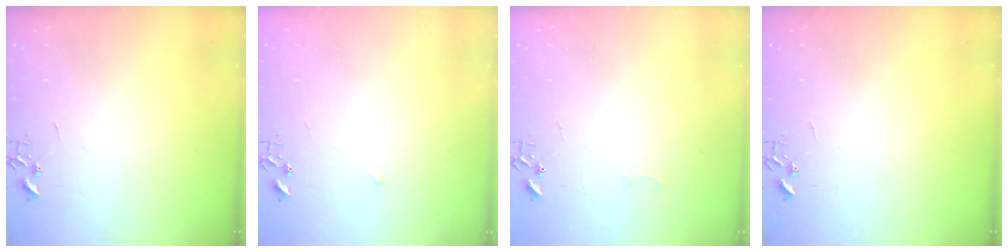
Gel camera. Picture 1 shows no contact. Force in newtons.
{"total": 2.3, "press": 2.3, "slide": 0.3}
{"total": 2.5, "press": 2.5, "slide": 0.4}
{"total": 0.0}